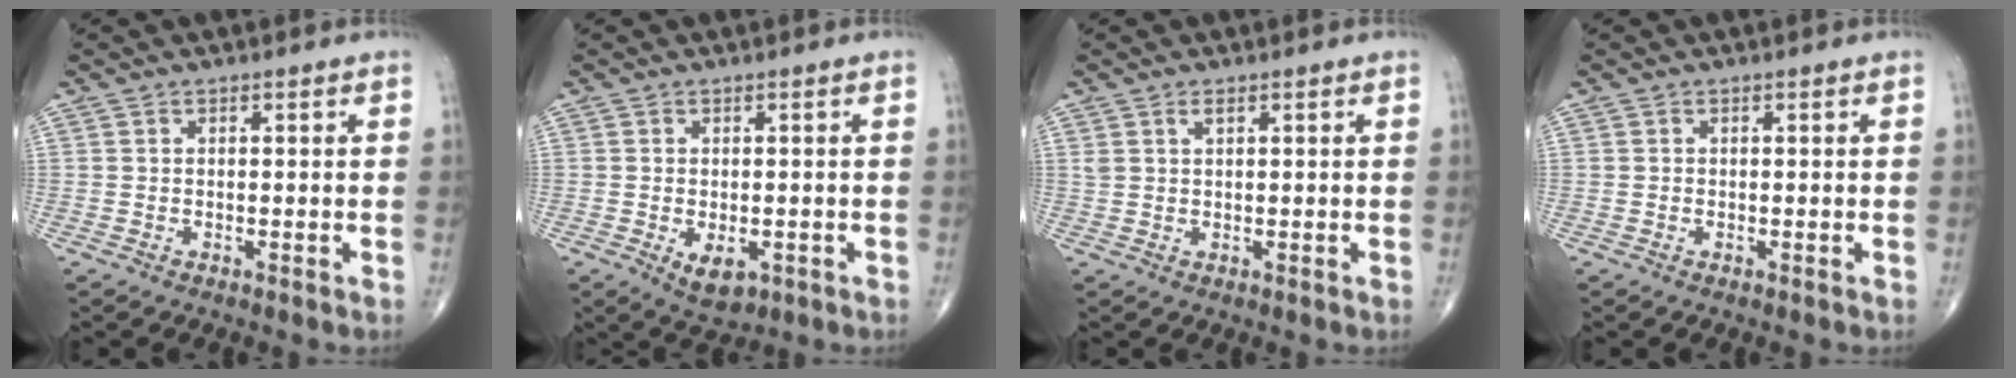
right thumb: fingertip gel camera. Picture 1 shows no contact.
{"total": 4.6, "force": [-1.3, 2.7, 3.6], "torque": [-0.046, -0.005, -0.009]}
{"total": 1.6, "force": [0.9, 0.6, 1.1], "torque": [-0.026, 0.004, 0.022]}
{"total": 0.0}